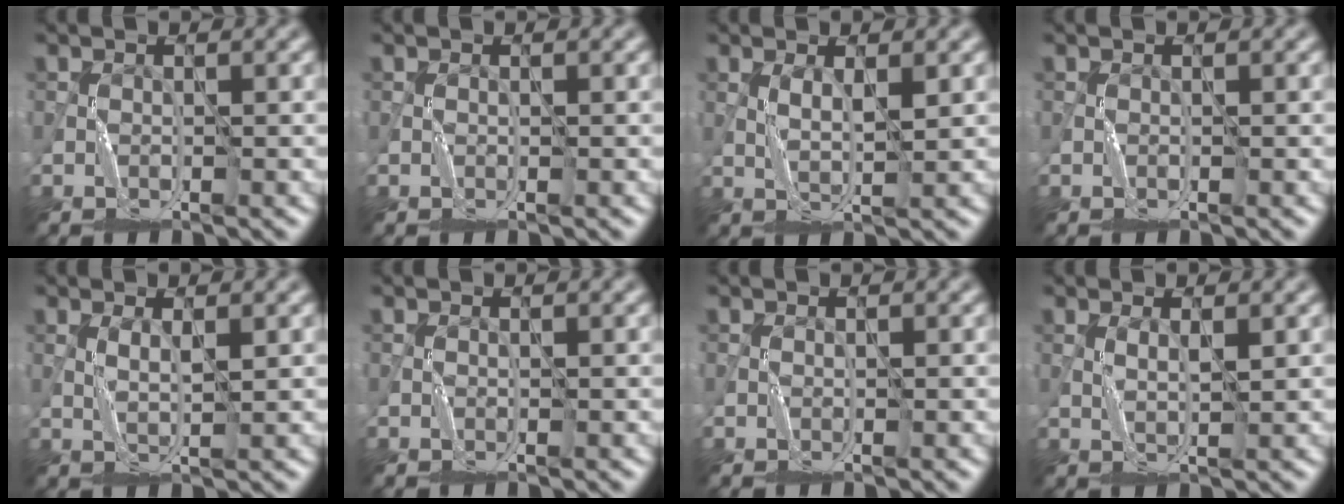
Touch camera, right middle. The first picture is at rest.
{"total": 0.0}
{"total": 1.7, "force": [0.8, 0.4, 1.4], "torque": [-0.026, -0.002, 0.018]}
{"total": 0.0}
{"total": 1.2, "force": [0.6, 0.2, 0.9], "torque": [-0.018, -0.001, 0.015]}
{"total": 0.0}
{"total": 0.0}
{"total": 1.1, "force": [0.7, 0.2, 0.8], "torque": [-0.014, 0.000, 0.014]}